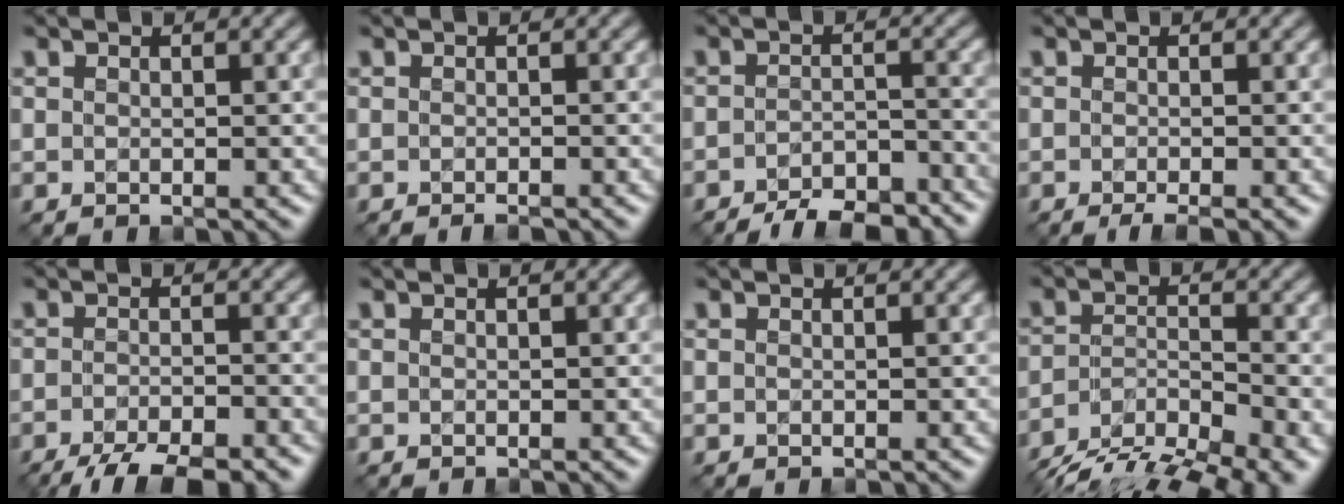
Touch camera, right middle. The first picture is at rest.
{"total": 0.9, "force": [-0.7, 0.1, 0.5], "torque": [-0.006, -0.002, -0.013]}
{"total": 6.8, "force": [-5.6, 2.0, 3.2], "torque": [-0.047, -0.009, -0.082]}
{"total": 2.2, "force": [-1.3, 0.4, 1.7], "torque": [-0.023, -0.004, -0.026]}
{"total": 5.8, "force": [-4.5, 1.2, 3.4], "torque": [-0.051, -0.007, -0.079]}
{"total": 0.0}
{"total": 0.0}
{"total": 9.7, "force": [-7.7, 3.0, 5.1], "torque": [-0.095, -0.016, -0.130]}